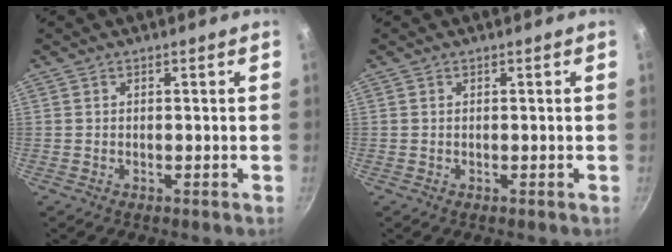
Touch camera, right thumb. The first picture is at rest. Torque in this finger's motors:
{"motor_torque": [0.21, 0.10, 0.29, -0.25, 0.00]}